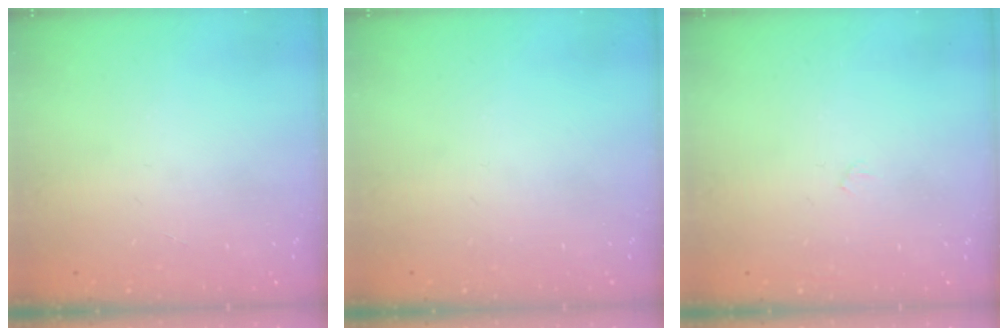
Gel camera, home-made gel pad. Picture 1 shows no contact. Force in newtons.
{"total": 0.0}
{"total": 2.8, "press": 2.8, "slide": 0.5}